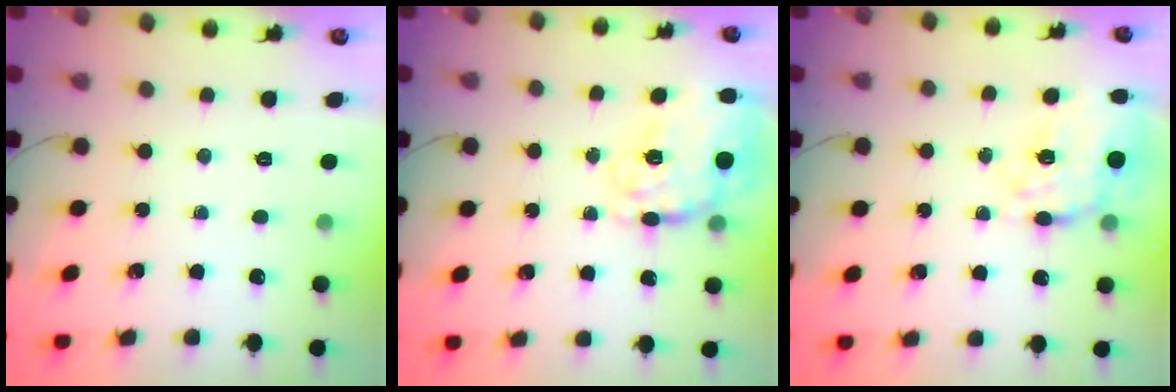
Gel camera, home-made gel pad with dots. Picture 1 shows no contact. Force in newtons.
{"total": 25.8, "press": 25.5, "slide": 4.3}
{"total": 16.7, "press": 16.3, "slide": 3.5}